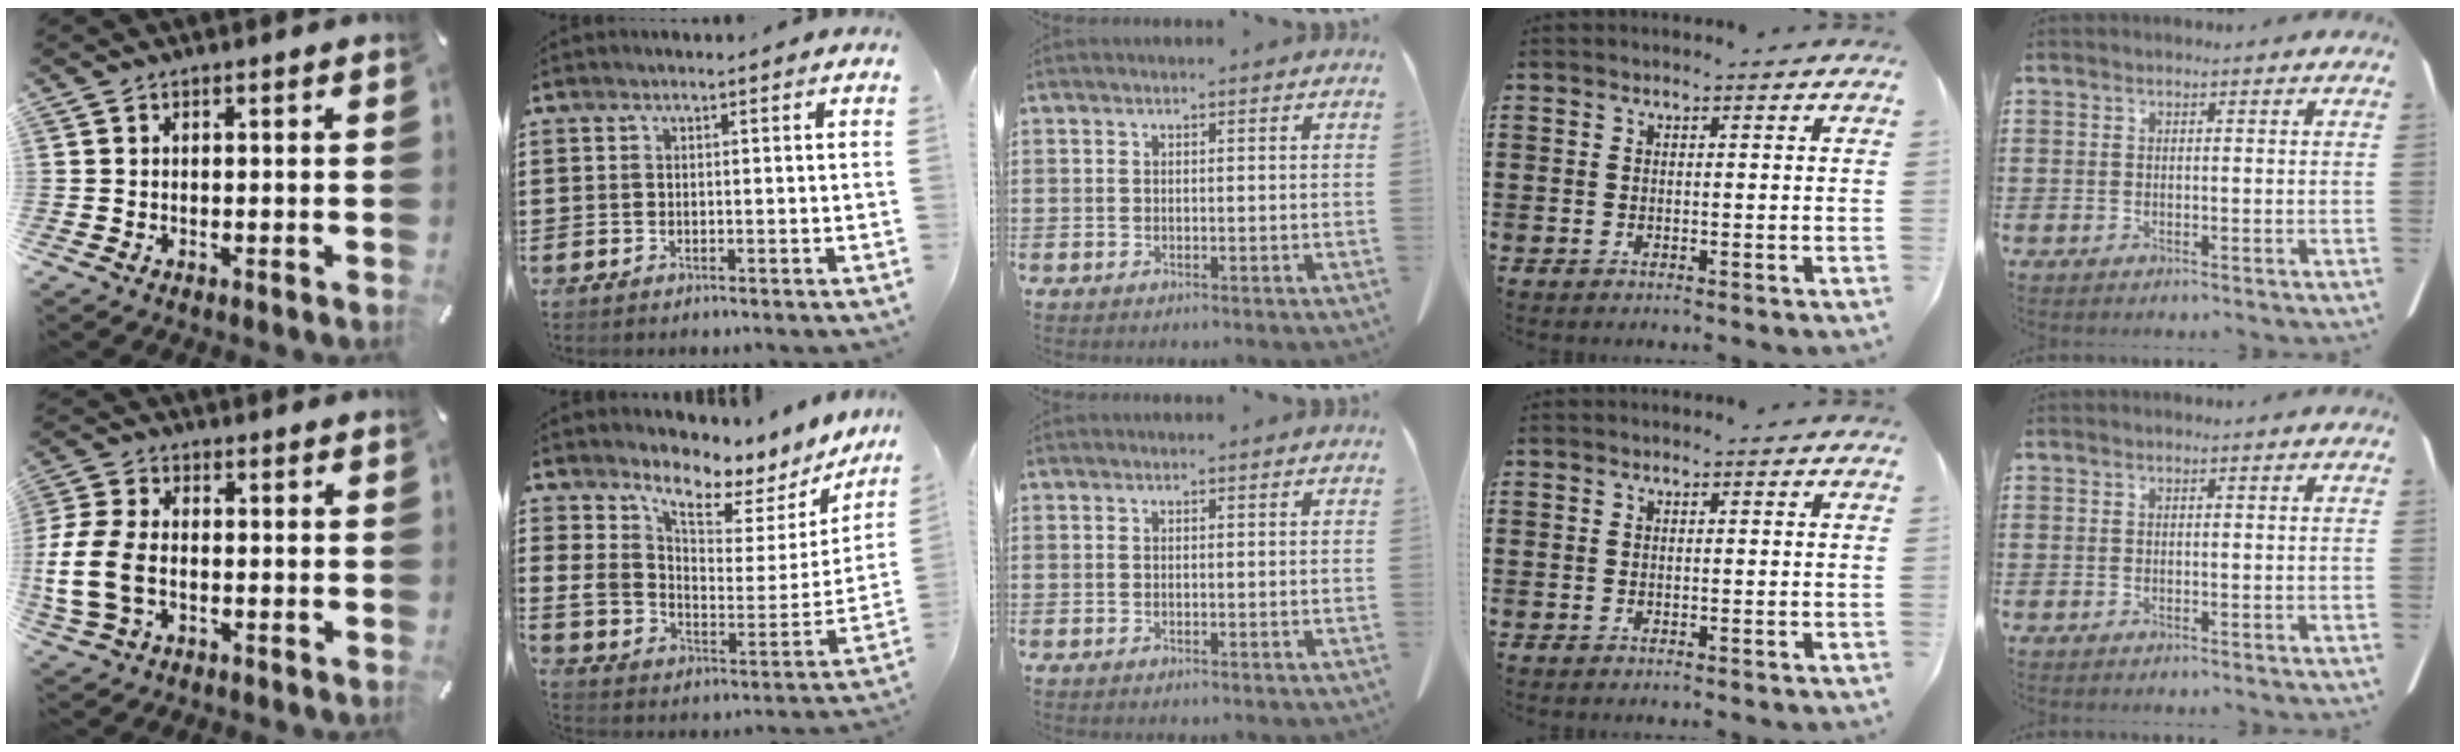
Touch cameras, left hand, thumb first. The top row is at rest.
{"thumb": {"total": 10.6, "force": [-2.0, 7.2, 7.5], "torque": [-0.167, 0.008, -0.033]}, "index": {"total": 6.2, "force": [5.3, 2.7, 1.8], "torque": [-0.061, -0.046, 0.089]}}